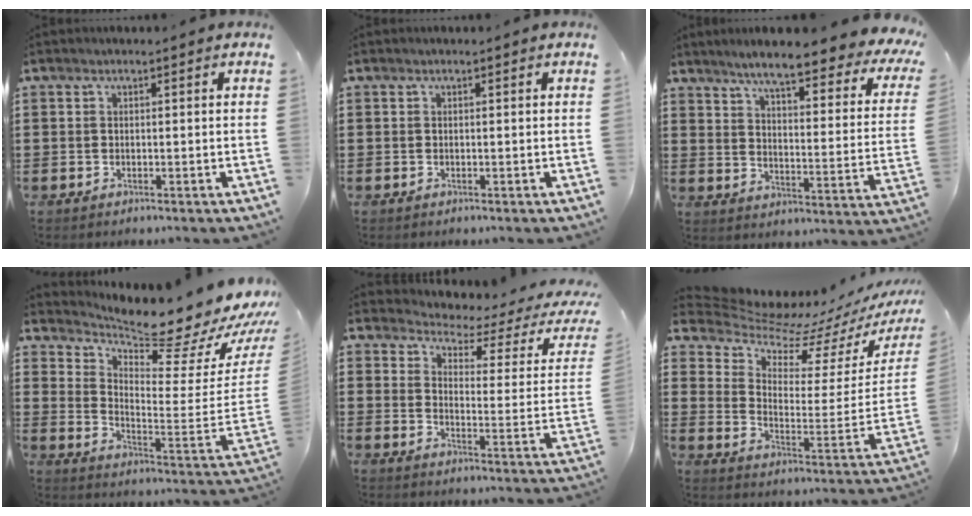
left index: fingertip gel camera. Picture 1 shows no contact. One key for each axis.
{"total": 0.0}
{"total": 6.8, "fx": 5.5, "fy": -0.1, "fz": 4.1, "tx": -0.085, "ty": -0.044, "tz": 0.083}
{"total": 9.0, "fx": 8.3, "fy": 1.1, "fz": 3.2, "tx": -0.063, "ty": -0.089, "tz": 0.131}
{"total": 2.8, "fx": 2.5, "fy": 0.6, "fz": 1.2, "tx": -0.044, "ty": -0.027, "tz": 0.033}
{"total": 7.5, "fx": 7.1, "fy": 1.7, "fz": 1.7, "tx": -0.070, "ty": -0.072, "tz": 0.122}